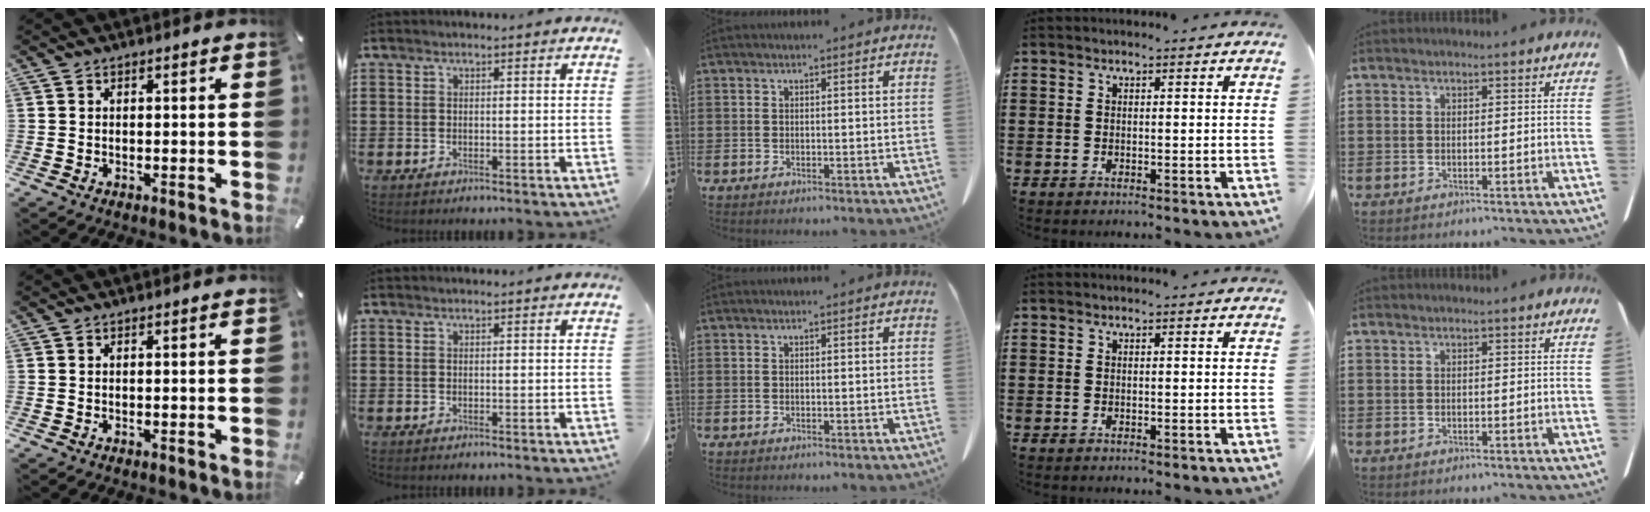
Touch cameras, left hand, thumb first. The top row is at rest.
{}